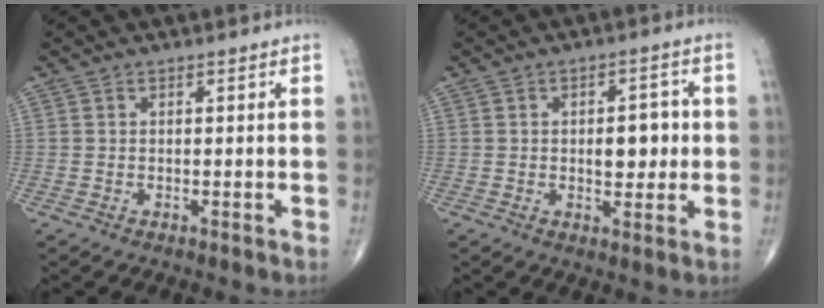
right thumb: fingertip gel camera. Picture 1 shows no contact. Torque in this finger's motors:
{"motor_torque": [0.94, 0.86, 0.83, 0.18, 0.01]}